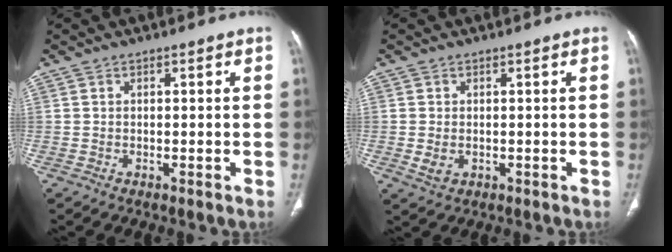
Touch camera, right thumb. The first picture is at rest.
{"total": 2.7, "force": [-0.4, 2.0, 1.7], "torque": [-0.033, -0.003, 0.000]}